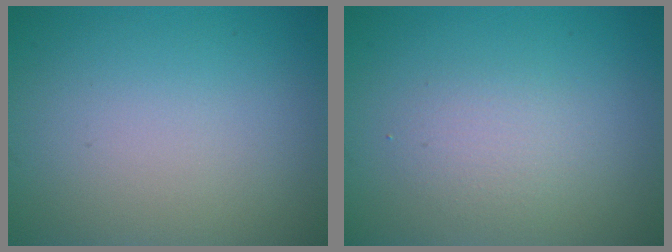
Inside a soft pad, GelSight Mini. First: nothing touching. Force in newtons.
{"total": 1.8, "press": 1.8, "slide": 0.1}